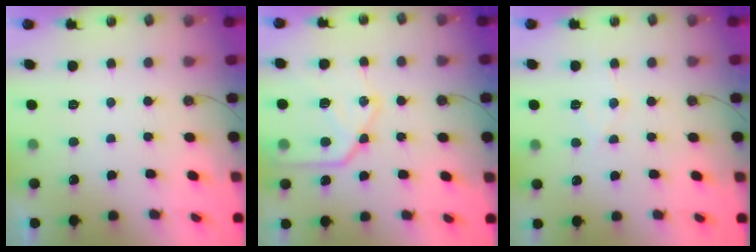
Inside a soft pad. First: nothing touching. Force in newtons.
{"total": 16.5, "press": 16.4, "slide": 1.6}
{"total": 6.4, "press": 6.4, "slide": 0.3}